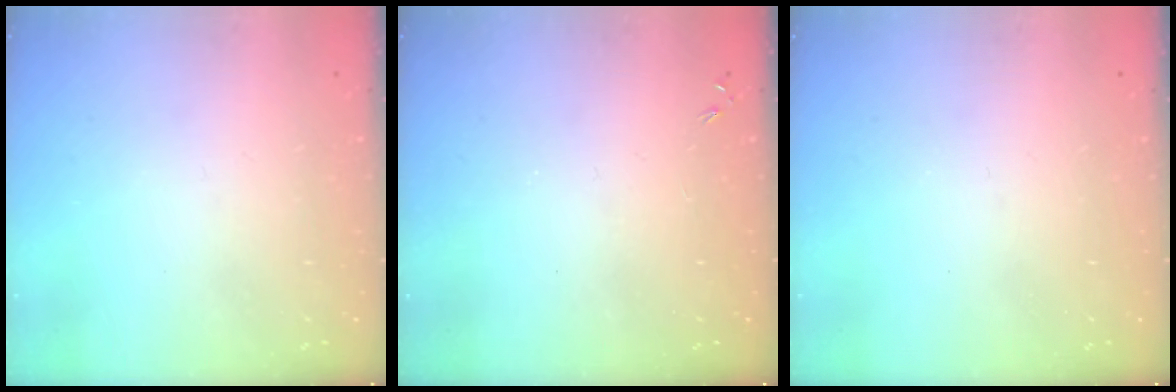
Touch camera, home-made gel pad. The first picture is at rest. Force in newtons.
{"total": 0.0}
{"total": 0.0}